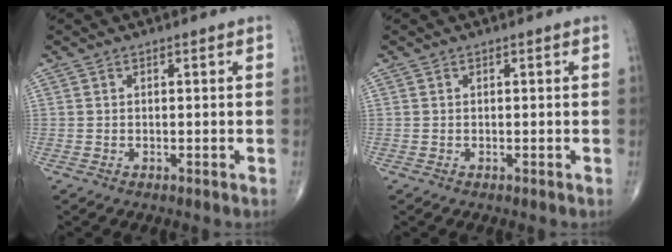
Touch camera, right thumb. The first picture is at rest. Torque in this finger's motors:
{"motor_torque": [0.18, 0.07, -0.04, -0.02, 0.01]}